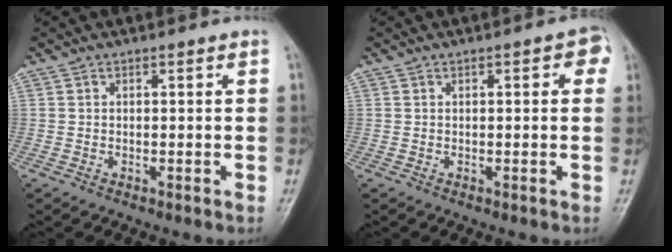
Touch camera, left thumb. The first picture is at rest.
{"total": 3.2, "force": [0.9, 1.4, 2.7], "torque": [-0.019, 0.004, 0.003]}